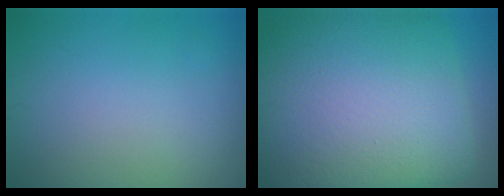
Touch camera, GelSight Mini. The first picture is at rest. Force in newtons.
{"total": 16.4, "press": 16.4, "slide": 0.5}